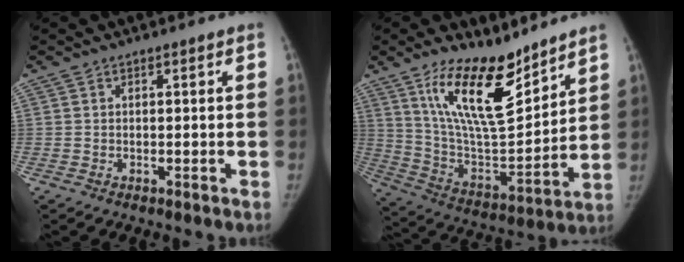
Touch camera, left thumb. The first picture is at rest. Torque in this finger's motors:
{"motor_torque": [0.49, 0.30, 1.44, -1.33, 0.49]}